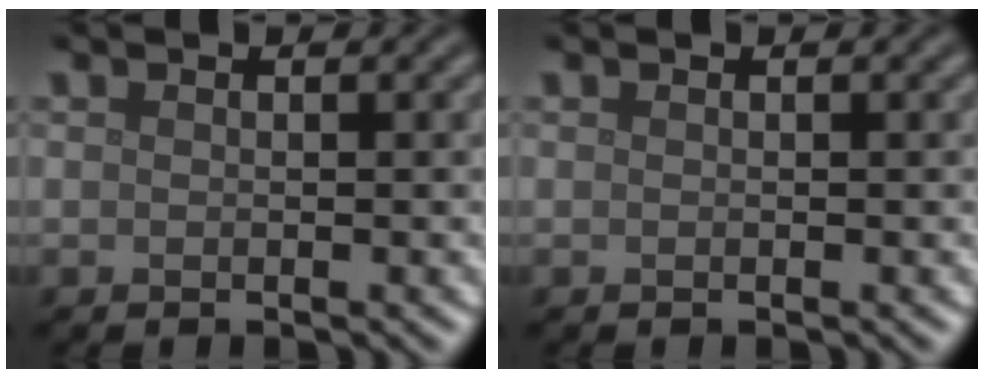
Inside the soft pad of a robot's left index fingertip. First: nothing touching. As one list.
[{"total": 0.0}]